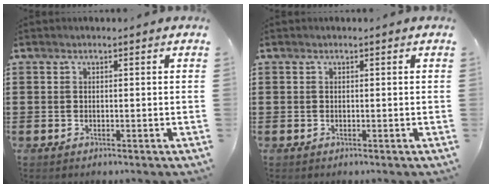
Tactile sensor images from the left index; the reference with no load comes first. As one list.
[{"total": 0.0}]